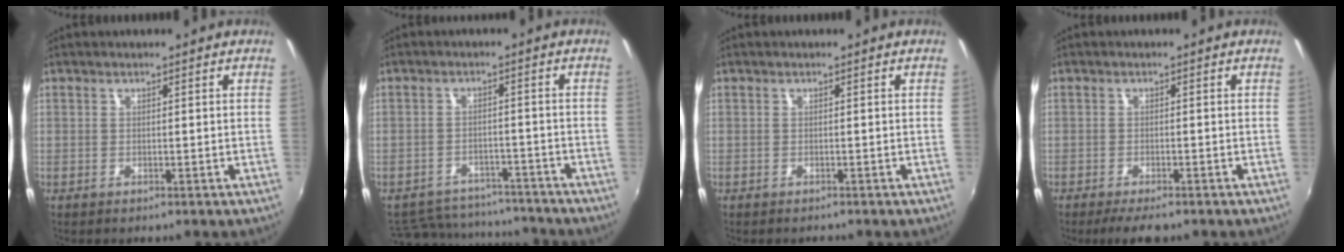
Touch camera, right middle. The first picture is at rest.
{"total": 13.8, "force": [-12.1, 5.3, 3.8], "torque": [-0.096, 0.015, -0.161]}
{"total": 0.5, "force": [-0.5, 0.2, 0.1], "torque": [-0.002, -0.003, -0.009]}
{"total": 4.2, "force": [-3.3, 0.9, 2.4], "torque": [-0.053, -0.017, -0.057]}